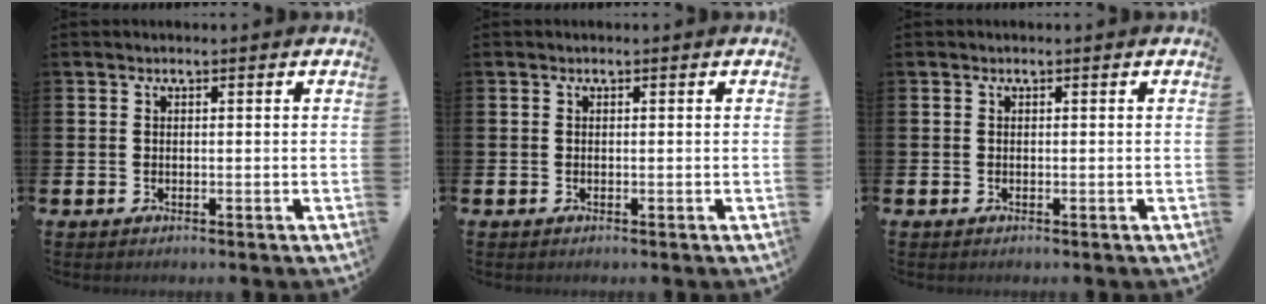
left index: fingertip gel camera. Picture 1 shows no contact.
{"total": 0.0}
{"total": 0.0}